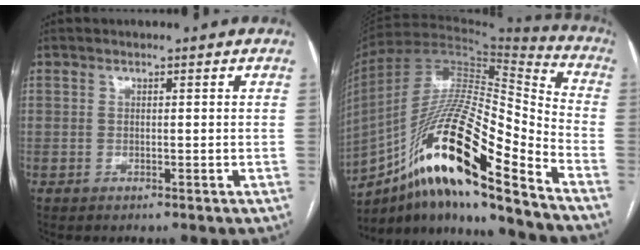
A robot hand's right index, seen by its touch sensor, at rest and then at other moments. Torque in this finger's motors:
{"motor_torque": [1.78, -0.36, 1.05, 0.21]}